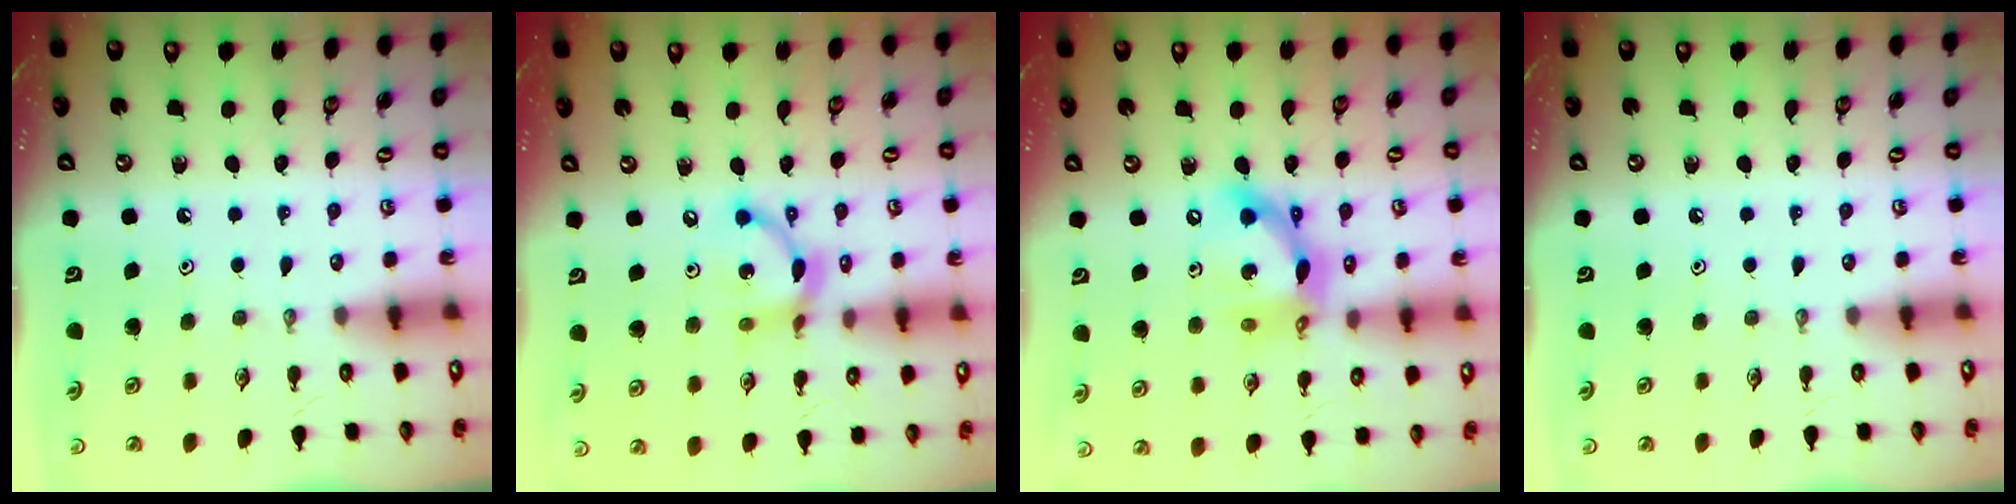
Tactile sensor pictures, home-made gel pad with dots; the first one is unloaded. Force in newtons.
{"total": 11.7, "press": 11.6, "slide": 0.6}
{"total": 13.3, "press": 13.2, "slide": 1.4}
{"total": 0.0}